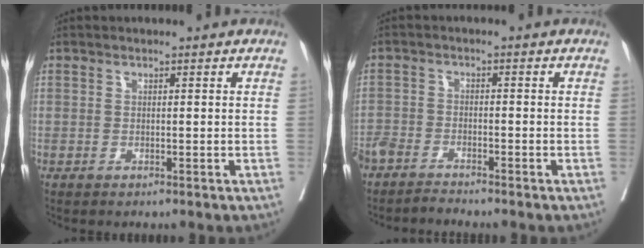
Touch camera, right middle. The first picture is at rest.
{"total": 4.6, "force": [-4.5, 0.3, 0.9], "torque": [-0.005, -0.008, -0.083]}